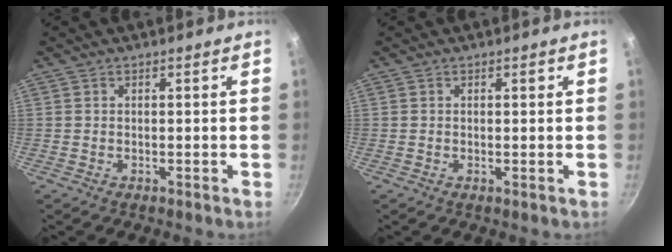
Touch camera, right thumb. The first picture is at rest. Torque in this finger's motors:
{"motor_torque": [0.09, -0.06, -0.04, 0.46, 0.06]}